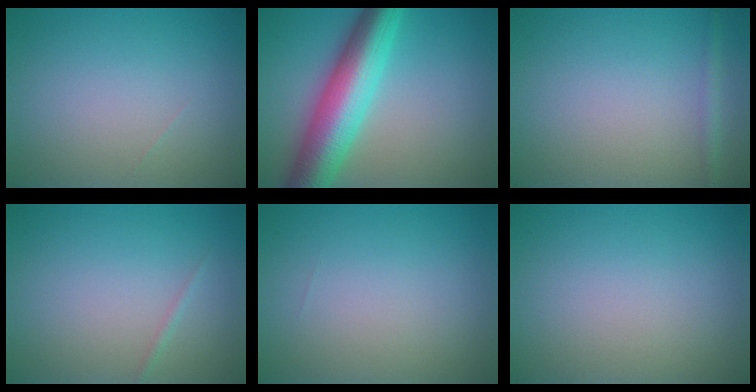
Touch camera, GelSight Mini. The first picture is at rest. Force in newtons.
{"total": 9.6, "press": 9.6, "slide": 0.1}
{"total": 1.3, "press": 1.3, "slide": 0.1}
{"total": 0.6, "press": 0.5, "slide": 0.0}
{"total": 0.0}
{"total": 0.0}